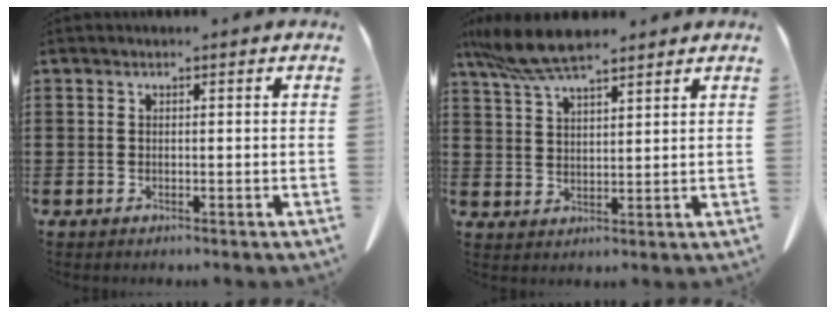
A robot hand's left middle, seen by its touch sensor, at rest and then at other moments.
{"total": 7.8, "force": [6.5, 1.3, 4.2], "torque": [-0.099, -0.015, 0.122]}